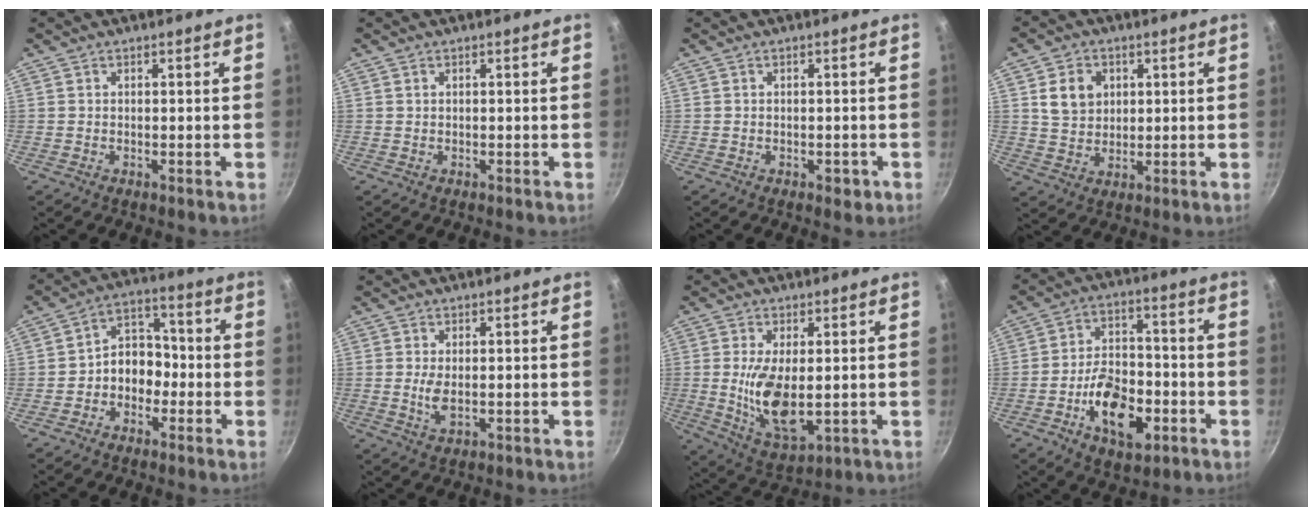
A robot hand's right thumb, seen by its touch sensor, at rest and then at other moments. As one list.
[{"total": 0.0}, {"total": 2.0, "force": [-0.7, 1.2, 1.4], "torque": [-0.011, 0.003, -0.006]}, {"total": 7.6, "force": [2.4, 6.1, 4.0], "torque": [-0.047, -0.008, 0.049]}, {"total": 8.3, "force": [-2.0, 6.3, 4.9], "torque": [-0.042, 0.042, -0.049]}, {"total": 2.6, "force": [0.0, 1.1, 2.4], "torque": [-0.053, -0.009, 0.002]}, {"total": 10.8, "force": [-0.2, 4.9, 9.6], "torque": [-0.175, -0.024, 0.010]}, {"total": 13.6, "force": [-4.9, 7.5, 10.2], "torque": [-0.144, 0.026, -0.082]}]